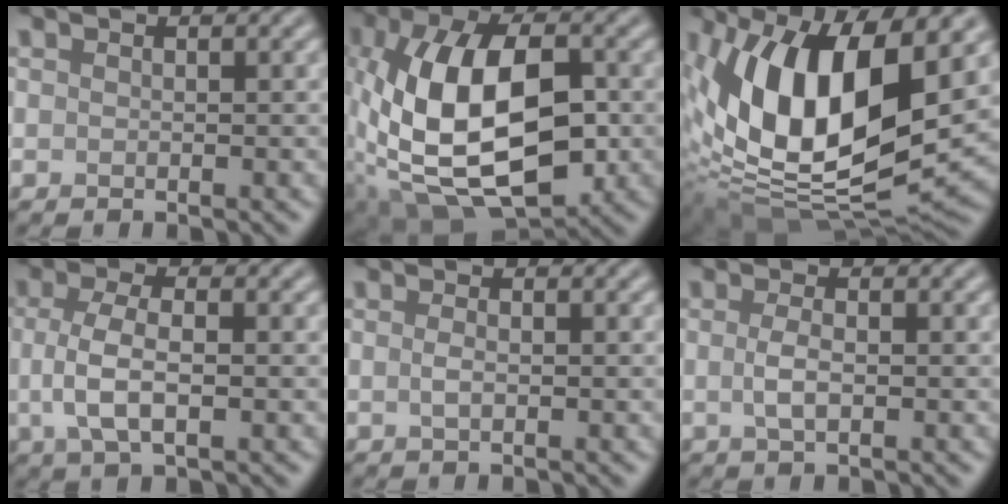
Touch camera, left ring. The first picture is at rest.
{"total": 14.0, "force": [-1.5, 7.3, 11.9], "torque": [-0.228, 0.008, -0.033]}
{"total": 15.4, "force": [3.3, 7.4, 13.1], "torque": [-0.240, -0.009, 0.049]}
{"total": 4.2, "force": [-0.3, 1.7, 3.9], "torque": [-0.090, 0.001, -0.009]}
{"total": 1.0, "force": [-0.1, 0.3, 0.9], "torque": [-0.022, 0.000, -0.004]}
{"total": 1.9, "force": [-0.2, 0.7, 1.8], "torque": [-0.040, 0.000, -0.005]}